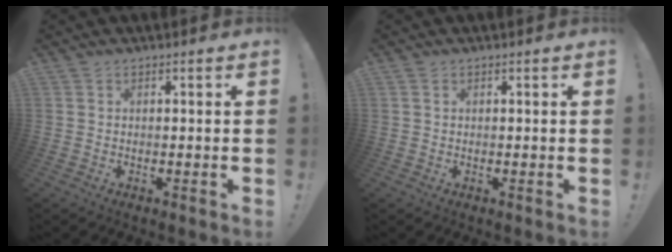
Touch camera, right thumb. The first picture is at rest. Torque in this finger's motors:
{"motor_torque": [0.13, -0.07, 0.09, -0.08, 0.10]}